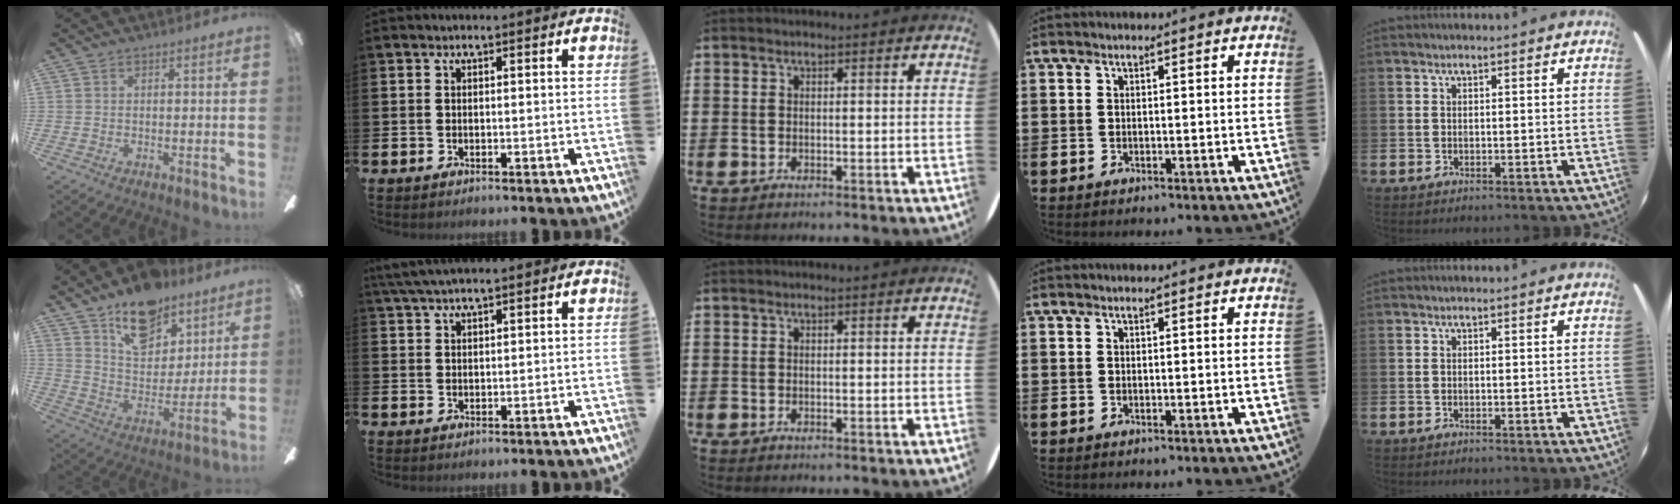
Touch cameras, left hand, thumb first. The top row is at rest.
{"thumb": {"total": 16.5, "force": [11.9, 9.0, 6.9], "torque": [-0.101, -0.075, 0.216]}, "index": {"total": 3.8, "force": [3.4, 0.4, 1.8], "torque": [-0.048, -0.001, 0.065]}}